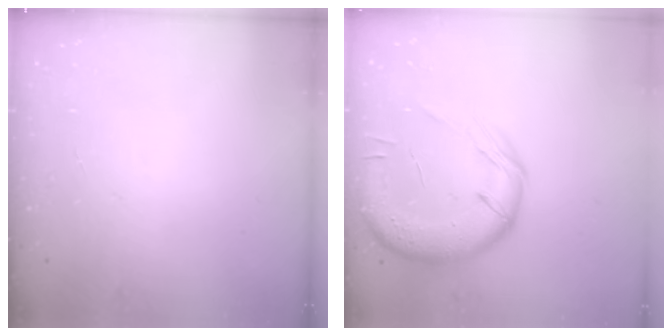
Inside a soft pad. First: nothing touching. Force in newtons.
{"total": 16.7, "press": 16.5, "slide": 2.5}